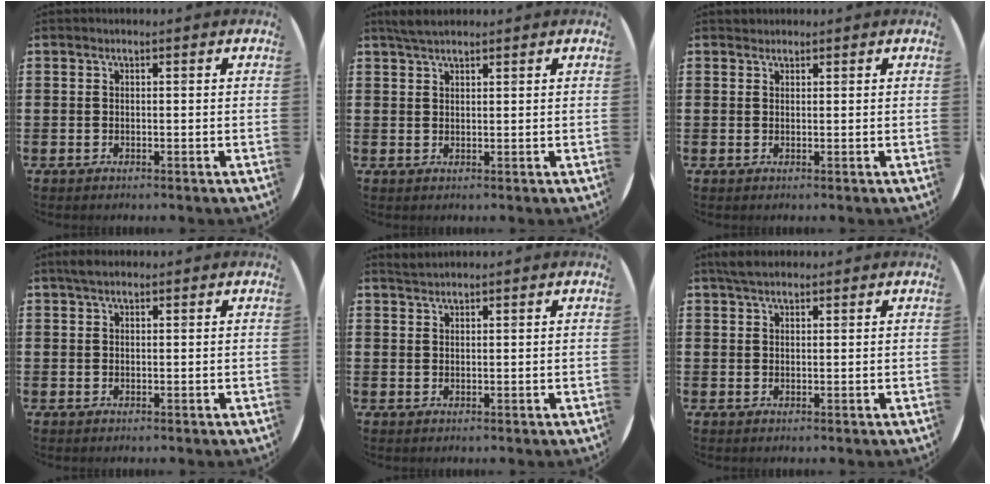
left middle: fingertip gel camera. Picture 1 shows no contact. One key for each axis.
{"total": 2.6, "fx": 2.2, "fy": 0.6, "fz": 1.1, "tx": -0.026, "ty": 0.007, "tz": 0.042}
{"total": 0.7, "fx": 0.6, "fy": 0.2, "fz": -0.1, "tx": 0.001, "ty": 0.003, "tz": 0.012}
{"total": 1.4, "fx": 1.1, "fy": 0.6, "fz": 0.7, "tx": -0.016, "ty": 0.006, "tz": 0.019}
{"total": 1.2, "fx": 1.2, "fy": 0.0, "fz": 0.1, "tx": -0.003, "ty": 0.002, "tz": 0.023}
{"total": 2.3, "fx": 1.9, "fy": 0.8, "fz": 1.0, "tx": -0.023, "ty": 0.006, "tz": 0.035}